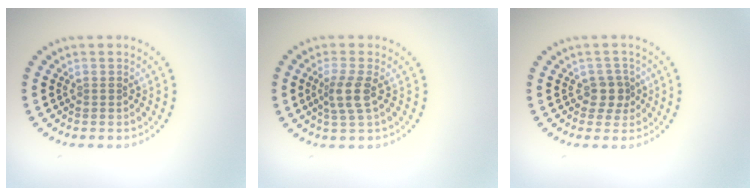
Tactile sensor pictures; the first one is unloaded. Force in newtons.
{"total": 2.4, "press": 2.0, "slide": 1.4}
{"total": 1.9, "press": 1.6, "slide": 1.1}